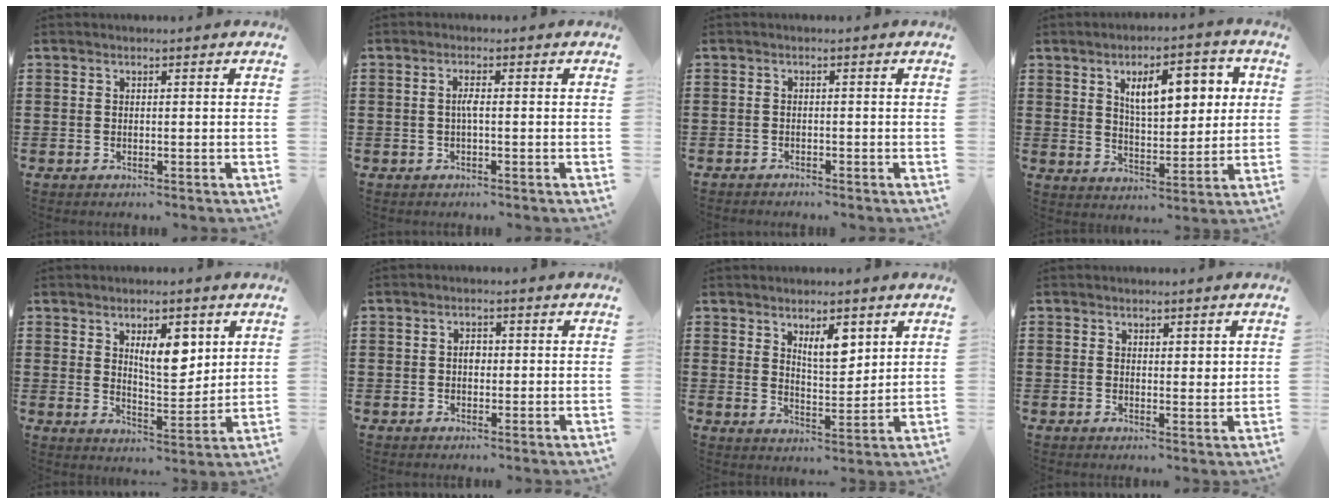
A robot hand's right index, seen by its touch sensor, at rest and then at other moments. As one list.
[{"total": 1.8, "force": [-0.2, 0.2, 1.8], "torque": [-0.038, 0.001, -0.005]}, {"total": 0.9, "force": [-0.9, 0.2, 0.0], "torque": [-0.002, 0.002, -0.019]}, {"total": 9.0, "force": [3.3, 3.7, 7.5], "torque": [-0.121, 0.000, 0.049]}, {"total": 7.3, "force": [3.2, 3.2, 5.7], "torque": [-0.090, -0.005, 0.048]}, {"total": 1.7, "force": [0.0, 1.1, 1.3], "torque": [-0.027, 0.005, -0.002]}, {"total": 5.9, "force": [3.3, 2.4, 4.2], "torque": [-0.067, -0.004, 0.052]}, {"total": 1.7, "force": [1.3, 0.8, 0.8], "torque": [-0.007, 0.003, 0.023]}]